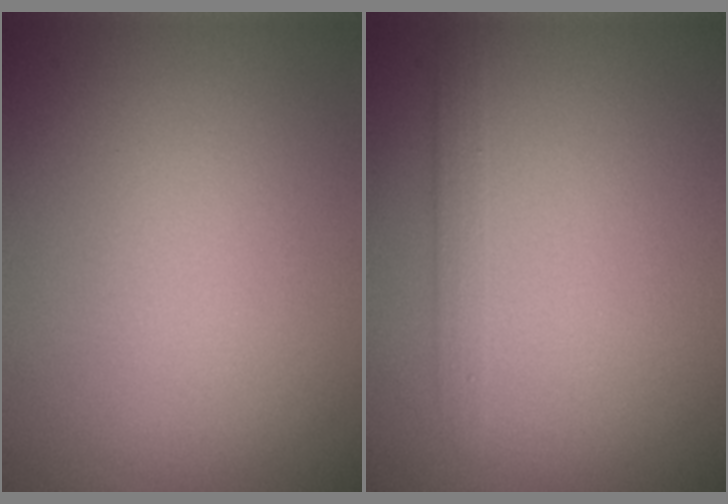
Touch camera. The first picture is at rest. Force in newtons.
{"total": 1.5, "press": 1.5, "slide": 0.2}